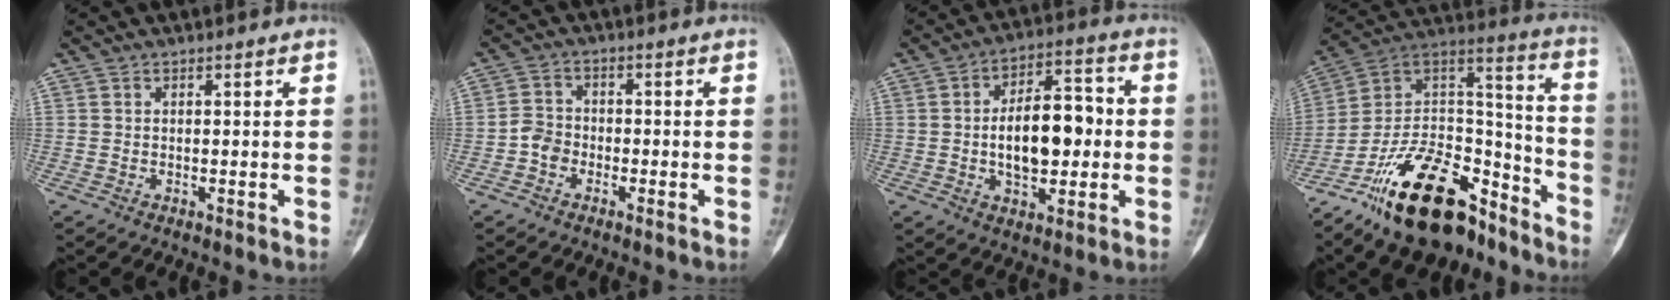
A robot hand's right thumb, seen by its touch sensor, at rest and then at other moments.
{"total": 3.4, "force": [-1.7, 2.6, 1.5], "torque": [-0.016, 0.015, -0.040]}
{"total": 14.2, "force": [-0.4, 7.8, 11.9], "torque": [-0.163, 0.027, -0.005]}
{"total": 26.1, "force": [-17.5, 12.1, 15.1], "torque": [-0.245, 0.099, -0.302]}